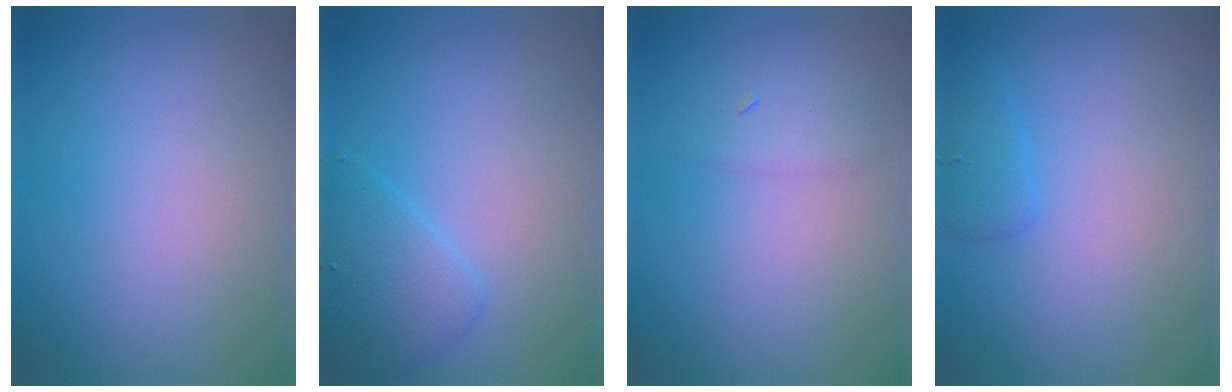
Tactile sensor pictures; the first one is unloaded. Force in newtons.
{"total": 2.8, "press": 2.8, "slide": 0.1}
{"total": 1.3, "press": 1.3, "slide": 0.1}
{"total": 1.4, "press": 1.4, "slide": 0.2}